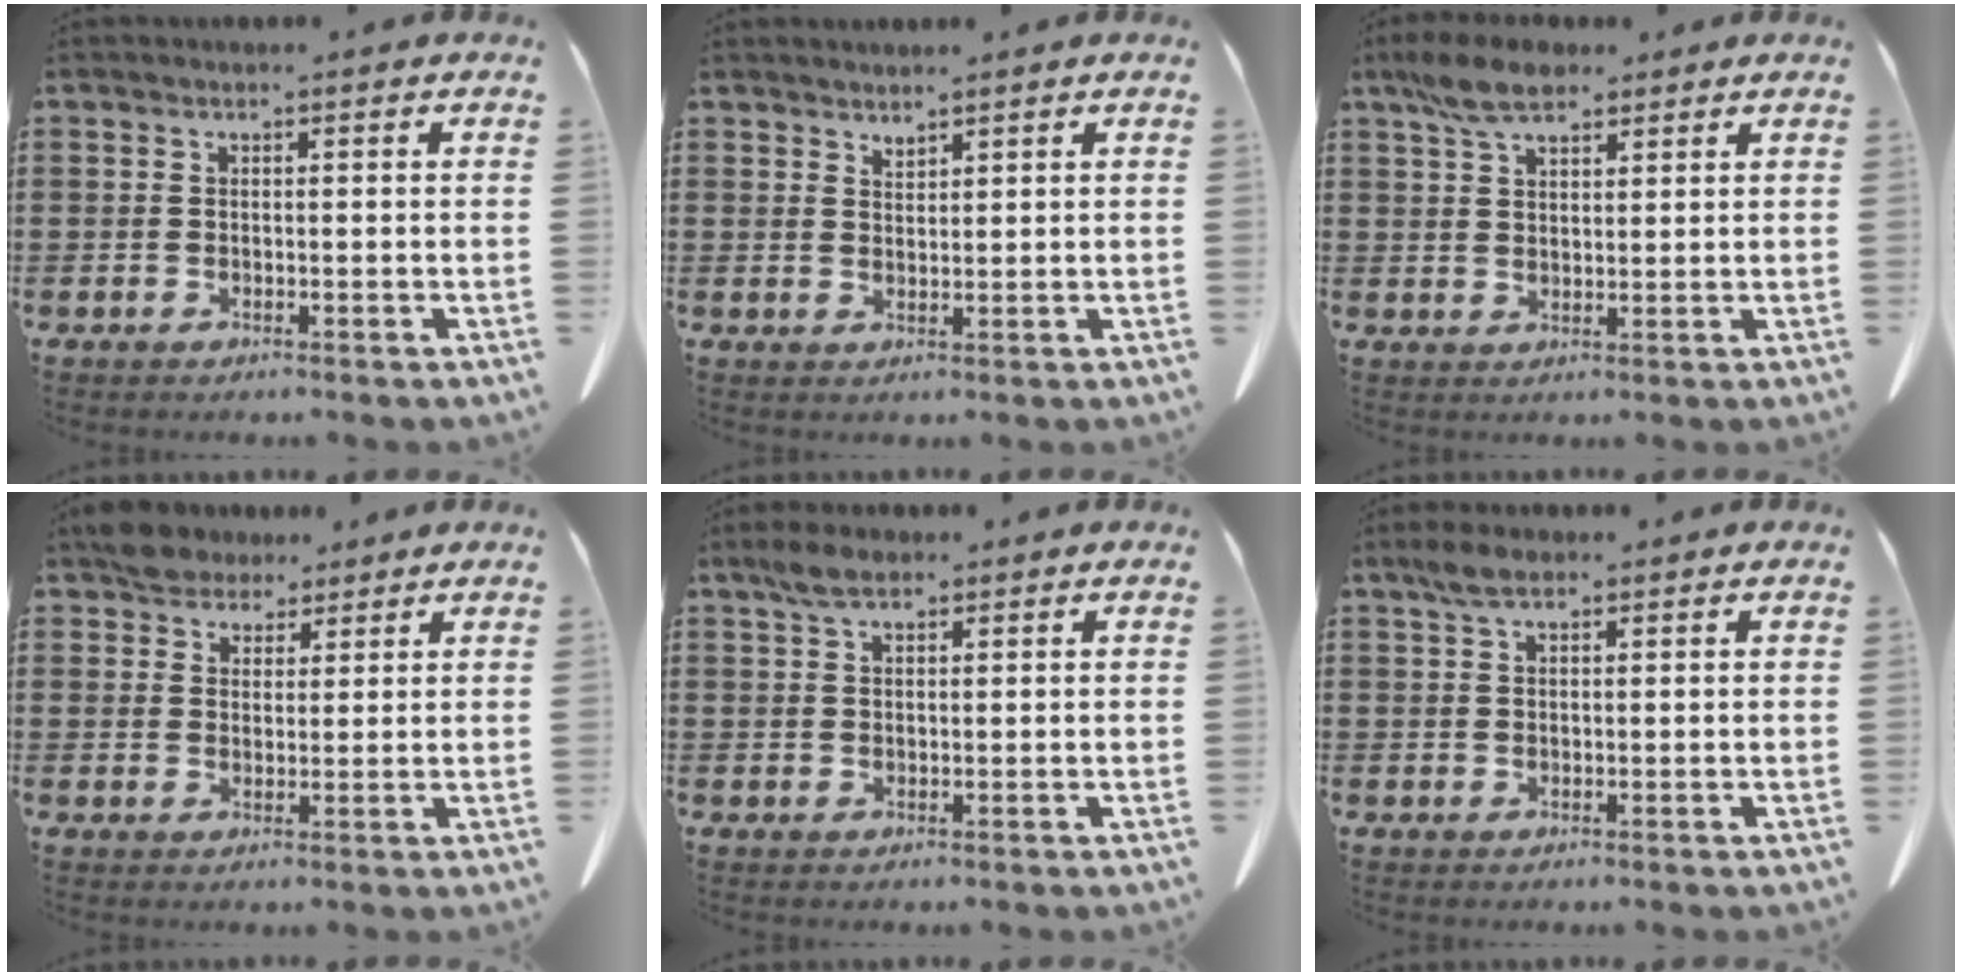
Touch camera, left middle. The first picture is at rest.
{"total": 1.7, "force": [1.7, 0.0, -0.1], "torque": [-0.003, -0.002, 0.034]}
{"total": 5.7, "force": [4.1, 2.4, 3.1], "torque": [-0.073, 0.005, 0.077]}
{"total": 4.5, "force": [3.8, 2.2, 0.7], "torque": [-0.030, 0.004, 0.076]}
{"total": 3.2, "force": [2.2, 1.4, 2.0], "torque": [-0.046, 0.005, 0.041]}
{"total": 3.1, "force": [2.0, 1.2, 2.0], "torque": [-0.045, 0.004, 0.037]}